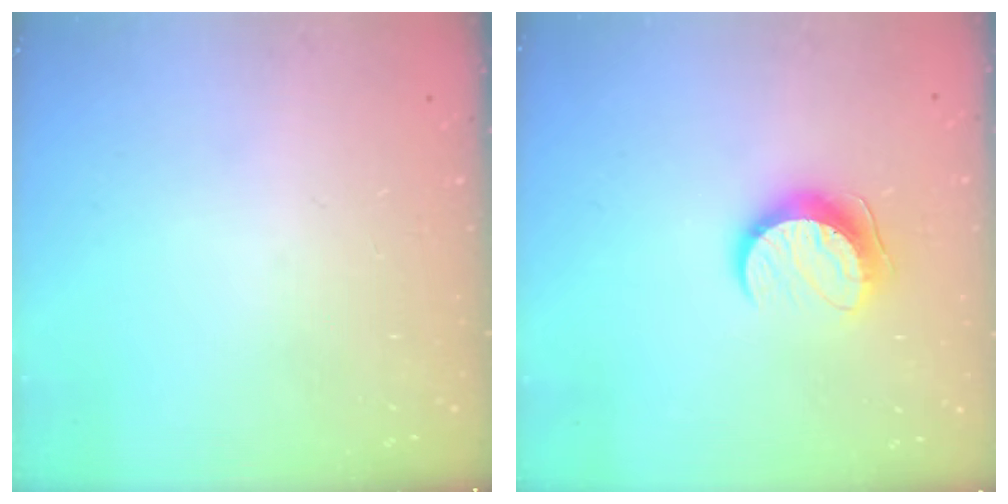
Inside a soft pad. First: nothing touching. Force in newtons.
{"total": 9.8, "press": 9.8, "slide": 0.7}